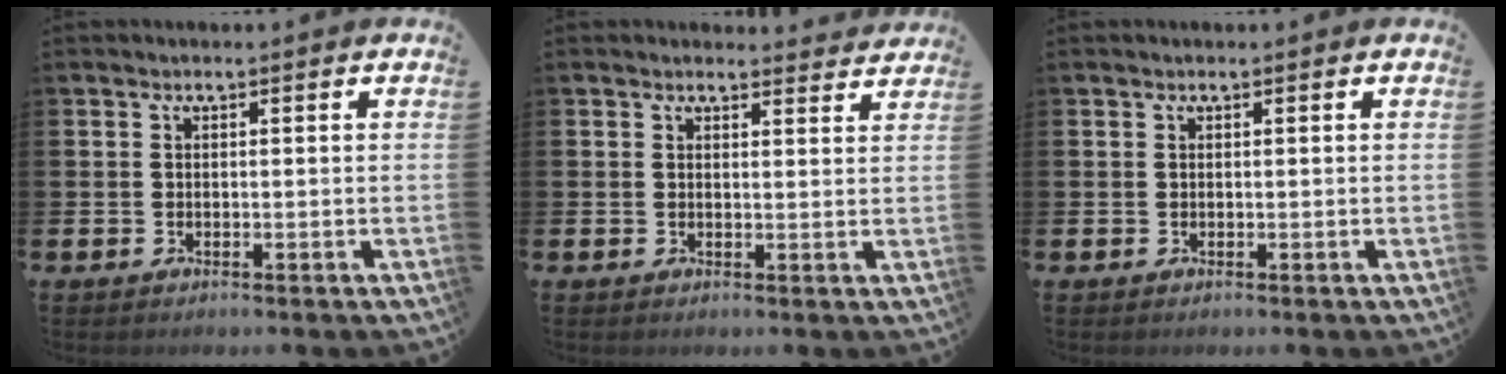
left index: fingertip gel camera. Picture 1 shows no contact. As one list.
[{"total": 2.2, "force": [2.2, 0.3, -0.1], "torque": [0.007, -0.014, 0.037]}, {"total": 0.0}]